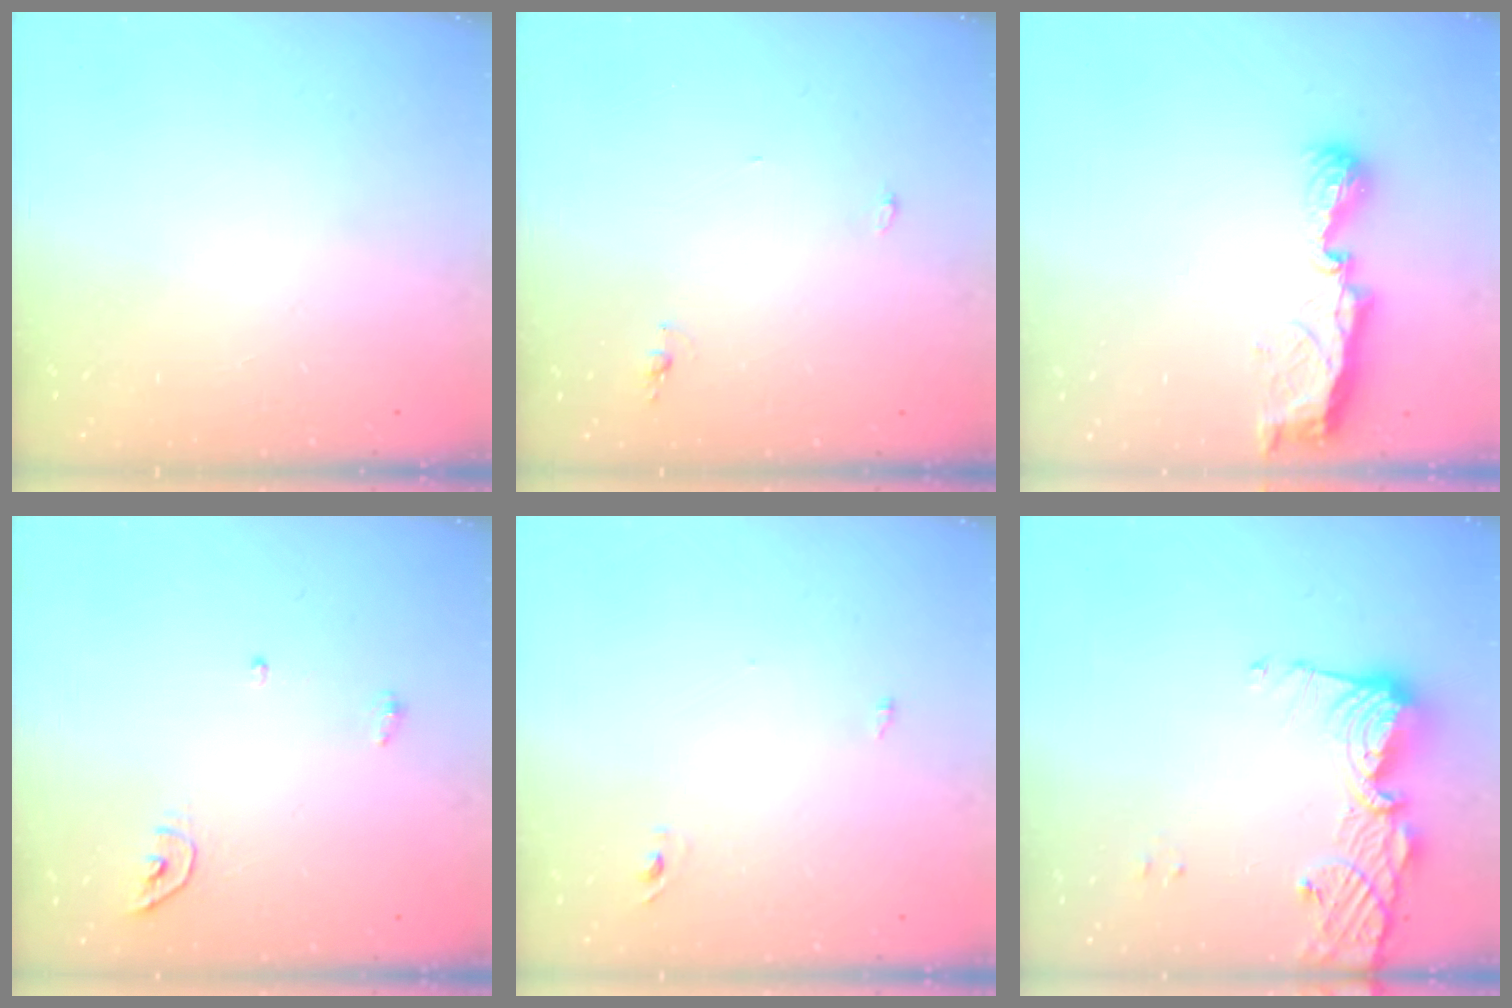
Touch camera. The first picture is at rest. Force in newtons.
{"total": 7.7, "press": 4.4, "slide": 6.4}
{"total": 8.0, "press": 8.0, "slide": 0.1}
{"total": 4.5, "press": 4.5, "slide": 0.2}
{"total": 2.4, "press": 2.2, "slide": 1.0}
{"total": 12.7, "press": 12.6, "slide": 1.2}